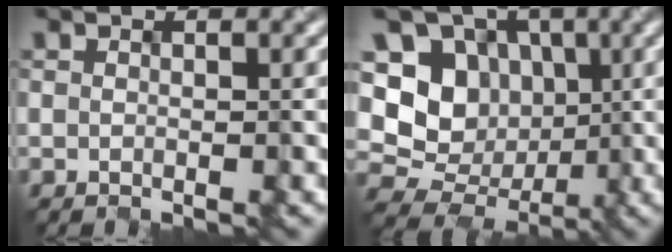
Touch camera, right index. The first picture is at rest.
{"total": 11.1, "force": [1.3, 9.6, 5.4], "torque": [-0.104, 0.029, -0.002]}